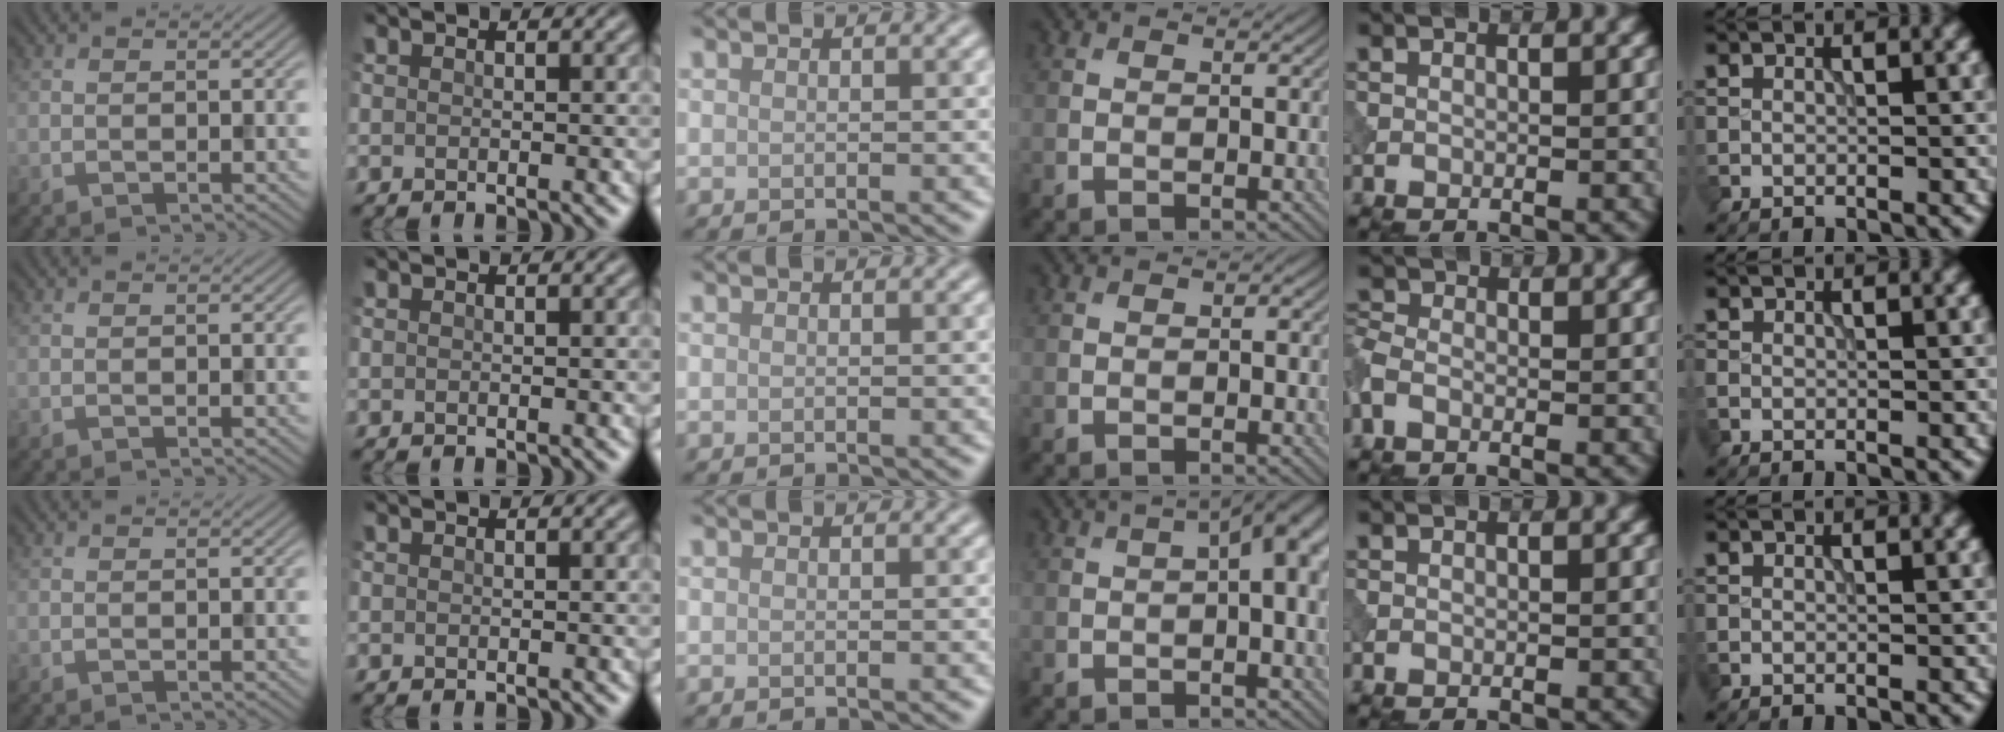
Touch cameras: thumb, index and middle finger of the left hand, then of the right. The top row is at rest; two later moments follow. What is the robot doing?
{"motion": "dispense", "object": "syringe"}